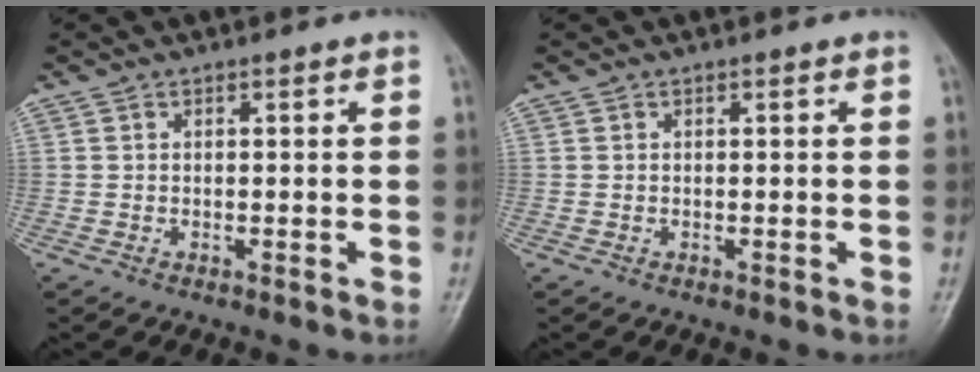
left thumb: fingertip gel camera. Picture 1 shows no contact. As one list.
[{"total": 0.0}]